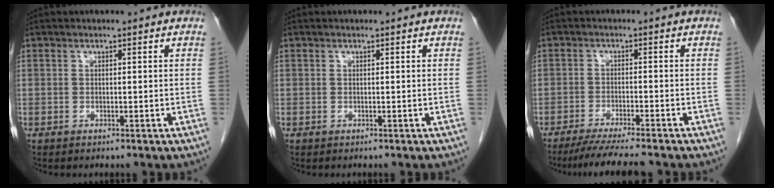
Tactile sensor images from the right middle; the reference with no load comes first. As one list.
[{"total": 0.0}, {"total": 9.0, "force": [-7.7, 0.0, 4.6], "torque": [-0.062, -0.023, -0.120]}]